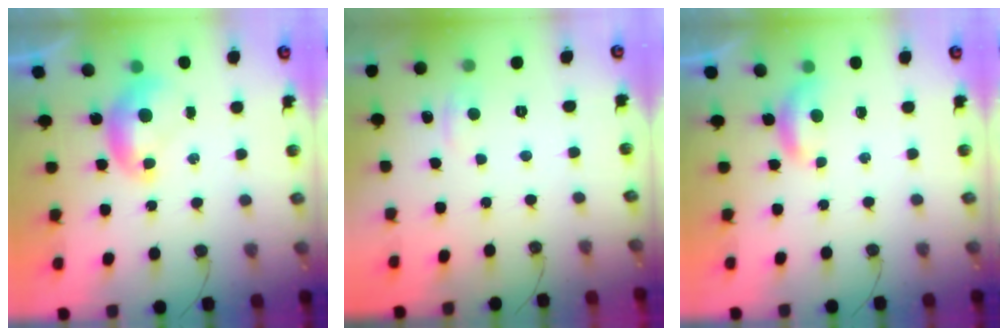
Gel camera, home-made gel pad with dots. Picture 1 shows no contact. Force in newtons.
{"total": 1.5, "press": 1.3, "slide": 0.7}
{"total": 1.5, "press": 1.4, "slide": 0.4}